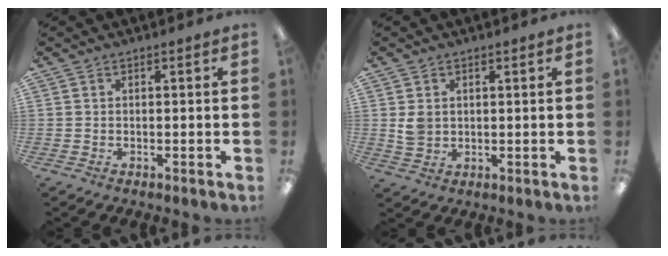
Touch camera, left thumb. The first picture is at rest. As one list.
[{"total": 4.1, "force": [1.3, 3.5, 1.8], "torque": [-0.031, 0.003, 0.025]}]